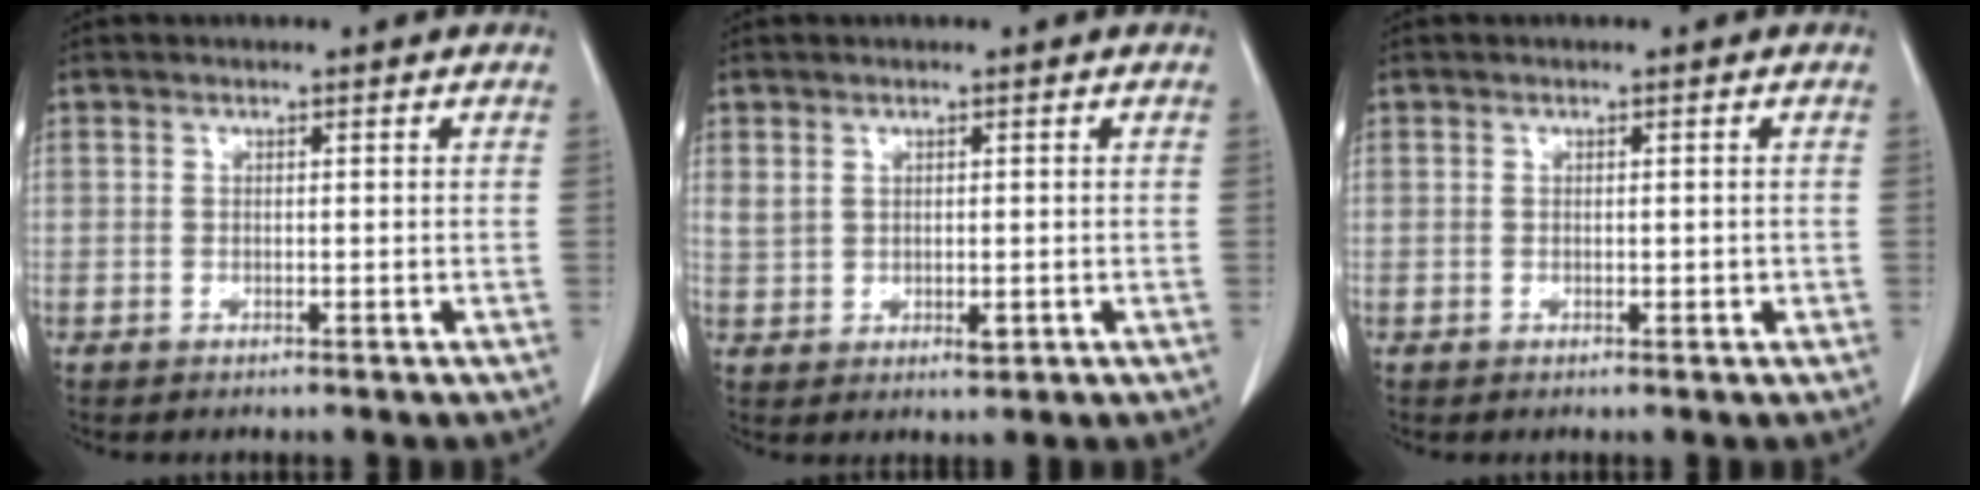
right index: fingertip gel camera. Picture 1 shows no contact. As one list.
[{"total": 3.0, "force": [0.4, 1.9, 2.4], "torque": [-0.042, -0.001, 0.017]}, {"total": 0.9, "force": [-0.1, 0.5, 0.8], "torque": [-0.010, 0.001, -0.001]}]